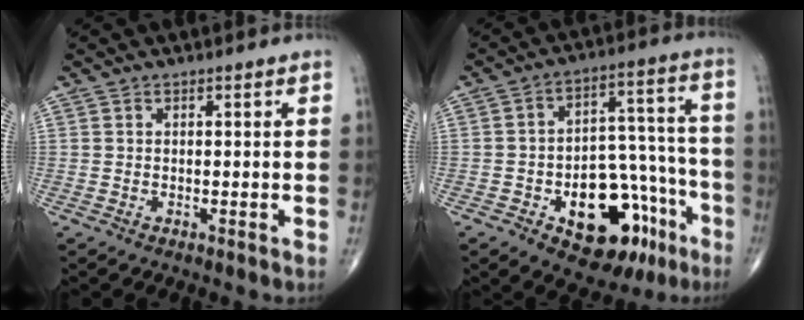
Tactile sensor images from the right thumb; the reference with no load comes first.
{"total": 19.7, "force": [-8.9, 11.0, 13.7], "torque": [-0.145, 0.075, -0.116]}